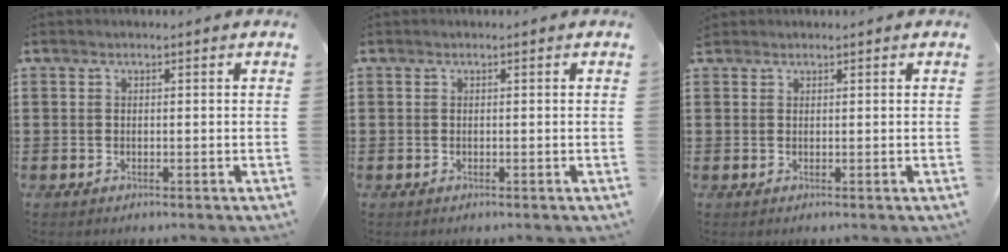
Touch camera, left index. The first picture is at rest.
{"total": 0.0}
{"total": 0.8, "force": [0.8, 0.3, 0.1], "torque": [-0.004, 0.002, 0.015]}